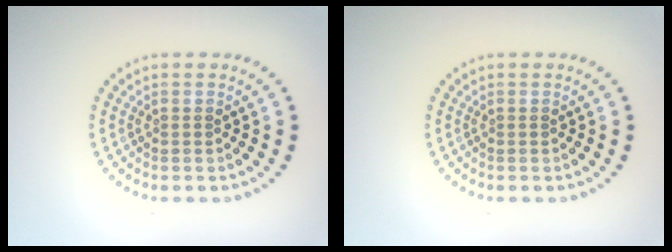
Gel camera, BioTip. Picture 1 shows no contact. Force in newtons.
{"total": 0.0}